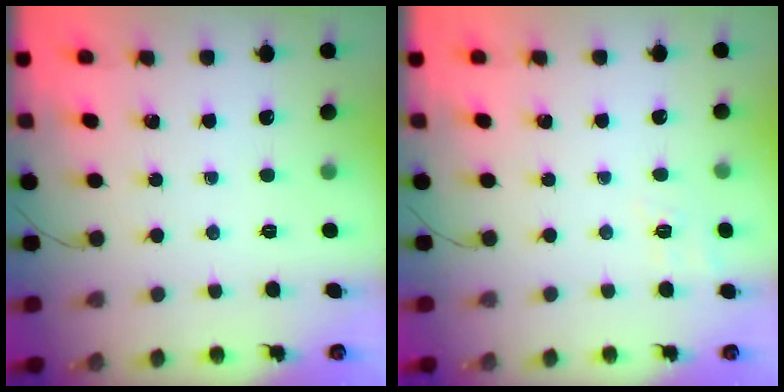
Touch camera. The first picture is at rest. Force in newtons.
{"total": 8.0, "press": 7.8, "slide": 2.1}